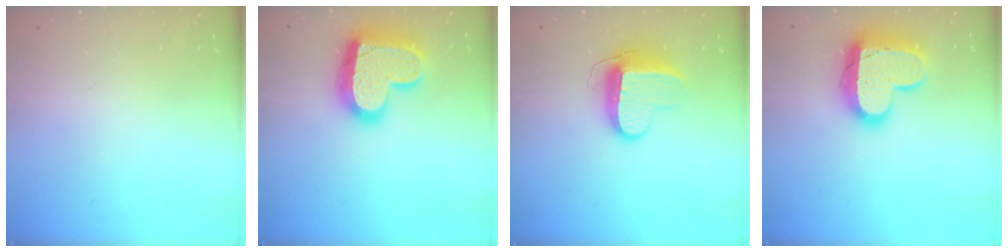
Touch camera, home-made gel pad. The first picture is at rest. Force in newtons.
{"total": 20.9, "press": 20.8, "slide": 1.8}
{"total": 10.3, "press": 10.3, "slide": 1.0}
{"total": 16.8, "press": 16.7, "slide": 1.4}